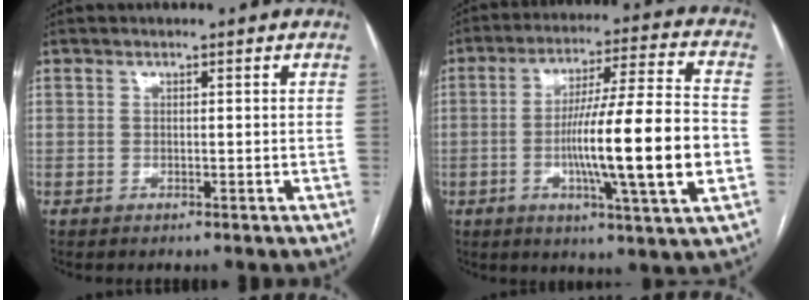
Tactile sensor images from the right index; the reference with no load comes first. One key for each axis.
{"total": 18.1, "fx": -3.3, "fy": 0.1, "fz": 17.8, "tx": -0.292, "ty": -0.003, "tz": -0.057}